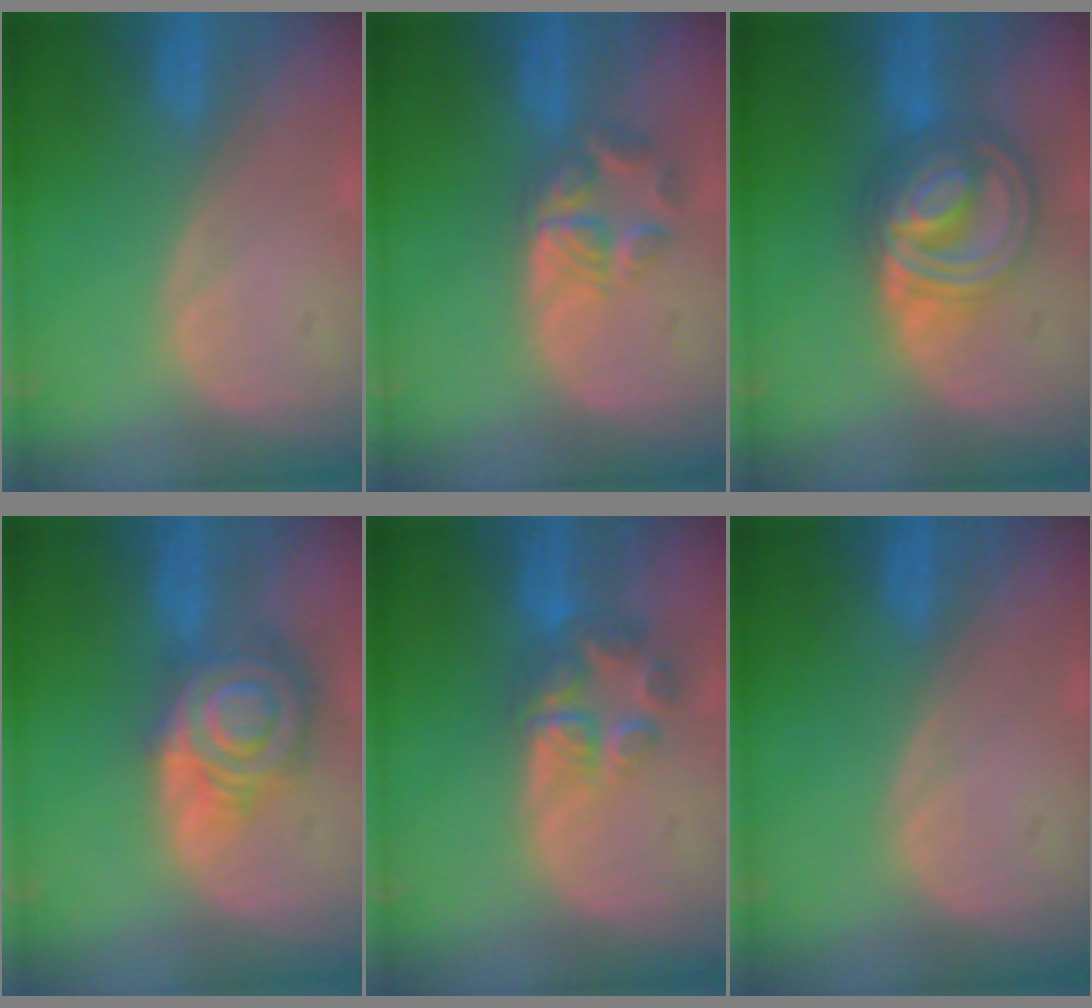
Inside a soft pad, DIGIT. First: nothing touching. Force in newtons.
{"total": 5.8, "press": 4.9, "slide": 3.0}
{"total": 9.2, "press": 9.2, "slide": 0.6}
{"total": 9.1, "press": 9.1, "slide": 0.5}
{"total": 7.1, "press": 5.9, "slide": 3.8}
{"total": 0.0}